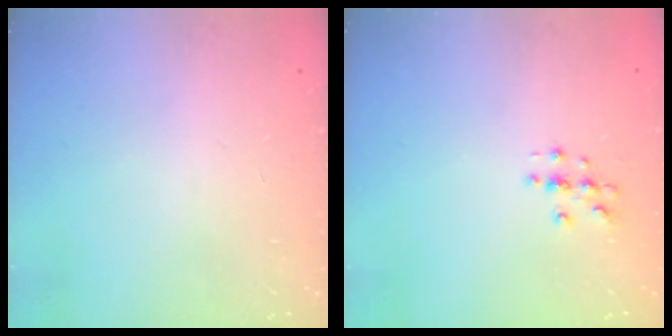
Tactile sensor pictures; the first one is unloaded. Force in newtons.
{"total": 2.7, "press": 2.7, "slide": 0.3}